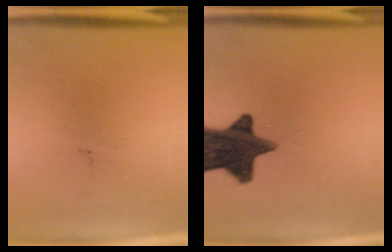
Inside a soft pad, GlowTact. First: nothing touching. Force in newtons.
{"total": 14.3}